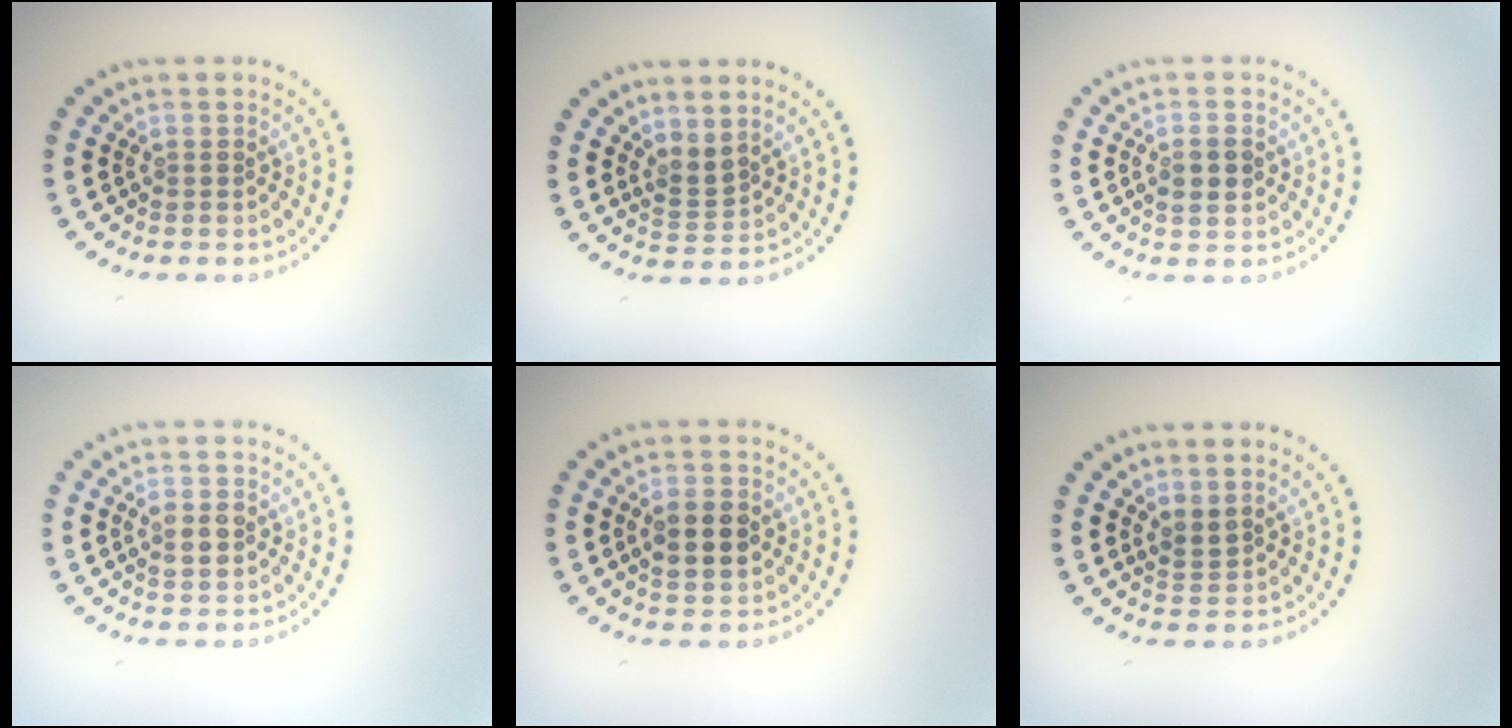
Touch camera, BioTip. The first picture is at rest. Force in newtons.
{"total": 1.9, "press": 1.4, "slide": 1.2}
{"total": 2.1, "press": 2.1, "slide": 0.0}
{"total": 1.9, "press": 1.9, "slide": 0.1}
{"total": 3.8, "press": 3.8, "slide": 0.2}
{"total": 1.4, "press": 1.2, "slide": 0.8}